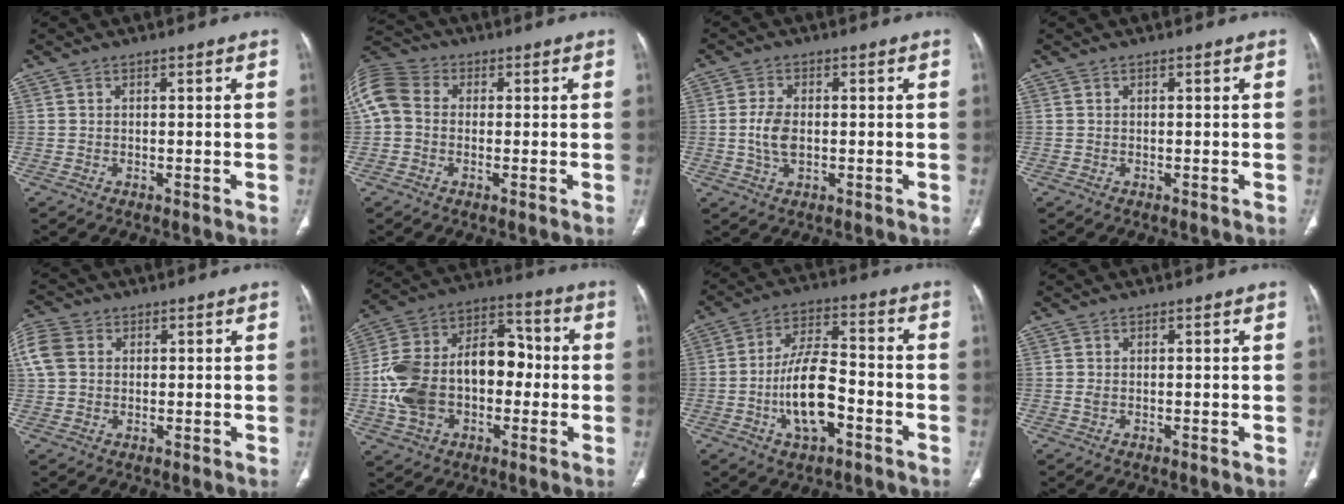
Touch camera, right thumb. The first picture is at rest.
{"total": 11.3, "force": [0.8, 9.2, 6.5], "torque": [-0.147, 0.033, 0.006]}
{"total": 5.1, "force": [-0.4, 3.0, 4.1], "torque": [-0.088, 0.002, -0.007]}
{"total": 0.0}
{"total": 7.3, "force": [1.6, 5.7, 4.2], "torque": [-0.096, 0.016, 0.029]}
{"total": 21.1, "force": [-2.1, 13.8, 15.7], "torque": [-0.268, 0.051, -0.033]}
{"total": 12.3, "force": [-4.1, 5.7, 10.1], "torque": [-0.174, 0.035, -0.073]}
{"total": 0.6, "force": [0.0, 0.3, 0.5], "torque": [-0.013, 0.000, 0.002]}